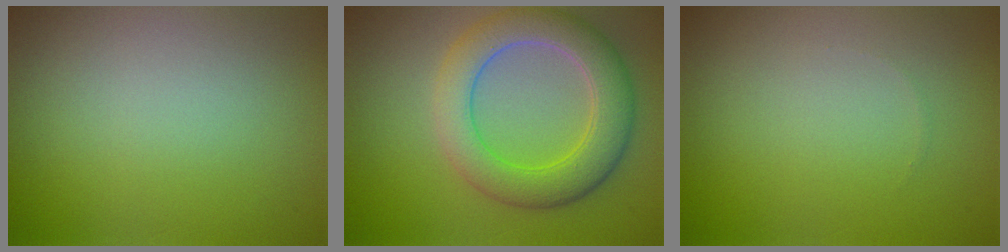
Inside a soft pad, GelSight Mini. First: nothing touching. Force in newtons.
{"total": 5.9, "press": 5.9, "slide": 0.3}
{"total": 0.0}